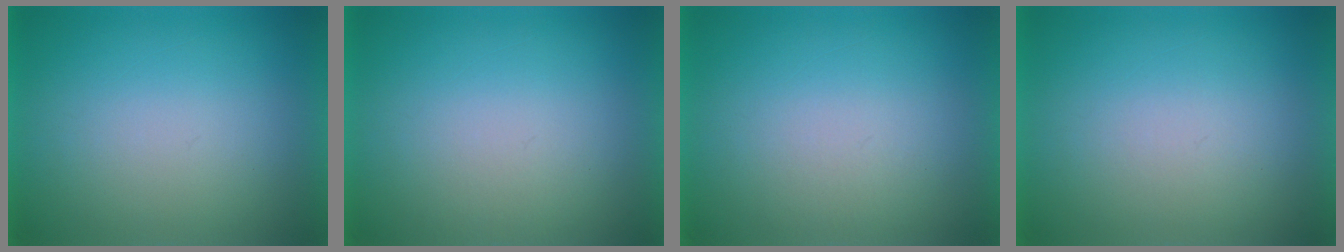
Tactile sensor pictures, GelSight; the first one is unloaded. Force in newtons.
{"total": 1.1}
{"total": 1.0}
{"total": 1.2}